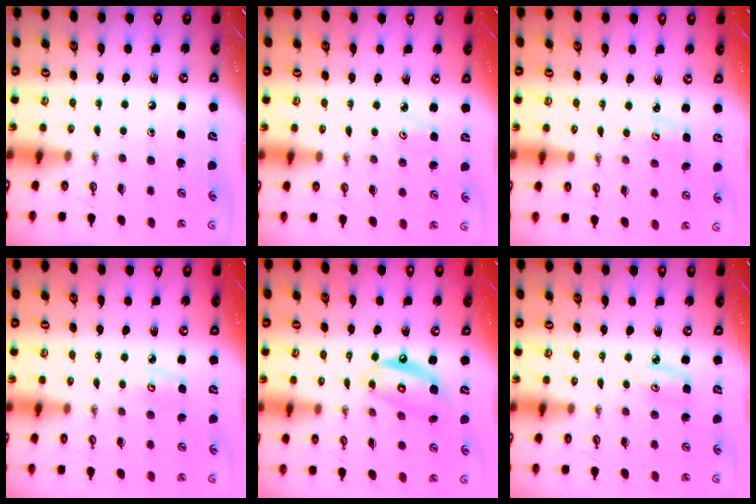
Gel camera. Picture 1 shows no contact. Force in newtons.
{"total": 2.1, "press": 2.1, "slide": 0.3}
{"total": 2.8, "press": 2.8, "slide": 0.3}
{"total": 3.6, "press": 3.6, "slide": 0.4}
{"total": 10.7, "press": 10.6, "slide": 1.0}
{"total": 4.8, "press": 4.8, "slide": 0.4}